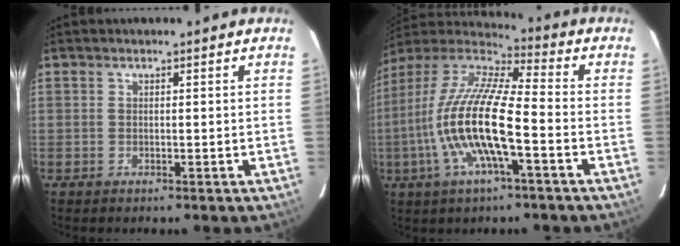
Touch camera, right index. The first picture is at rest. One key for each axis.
{"total": 17.5, "fx": -4.9, "fy": 3.6, "fz": 16.4, "tx": -0.312, "ty": -0.014, "tz": -0.101}